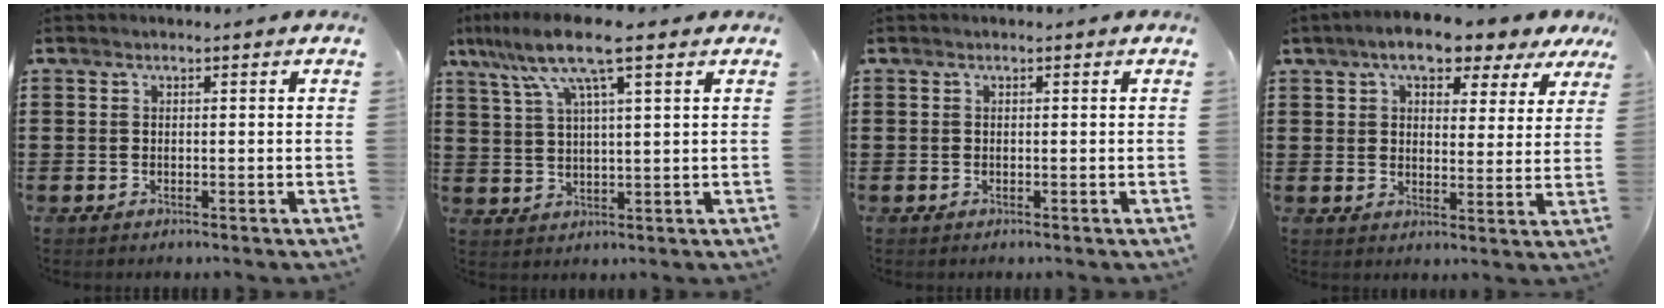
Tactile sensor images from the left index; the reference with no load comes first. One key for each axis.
{"total": 9.7, "fx": 6.0, "fy": 1.1, "fz": 7.5, "tx": -0.168, "ty": -0.007, "tz": 0.103}
{"total": 0.0}
{"total": 7.1, "fx": 5.4, "fy": 2.4, "fz": 3.9, "tx": -0.083, "ty": -0.010, "tz": 0.092}